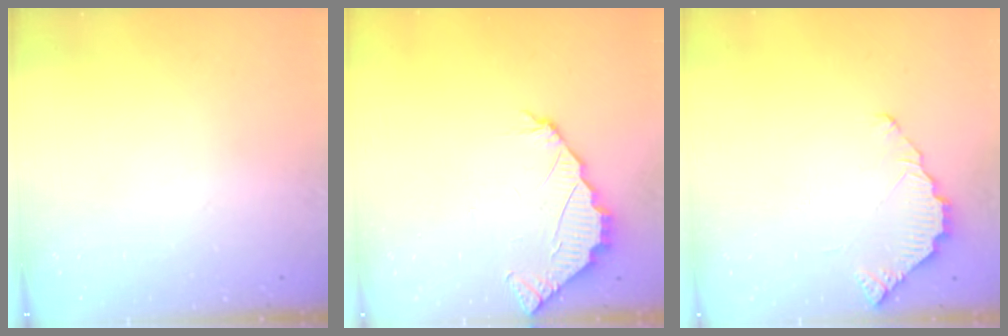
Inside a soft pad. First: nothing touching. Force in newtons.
{"total": 2.4, "press": 2.4, "slide": 0.2}
{"total": 3.2, "press": 3.2, "slide": 0.3}